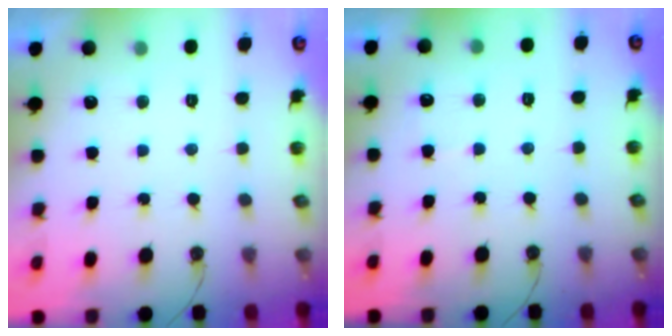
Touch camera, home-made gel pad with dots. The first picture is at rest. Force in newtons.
{"total": 3.2, "press": 3.2, "slide": 0.4}